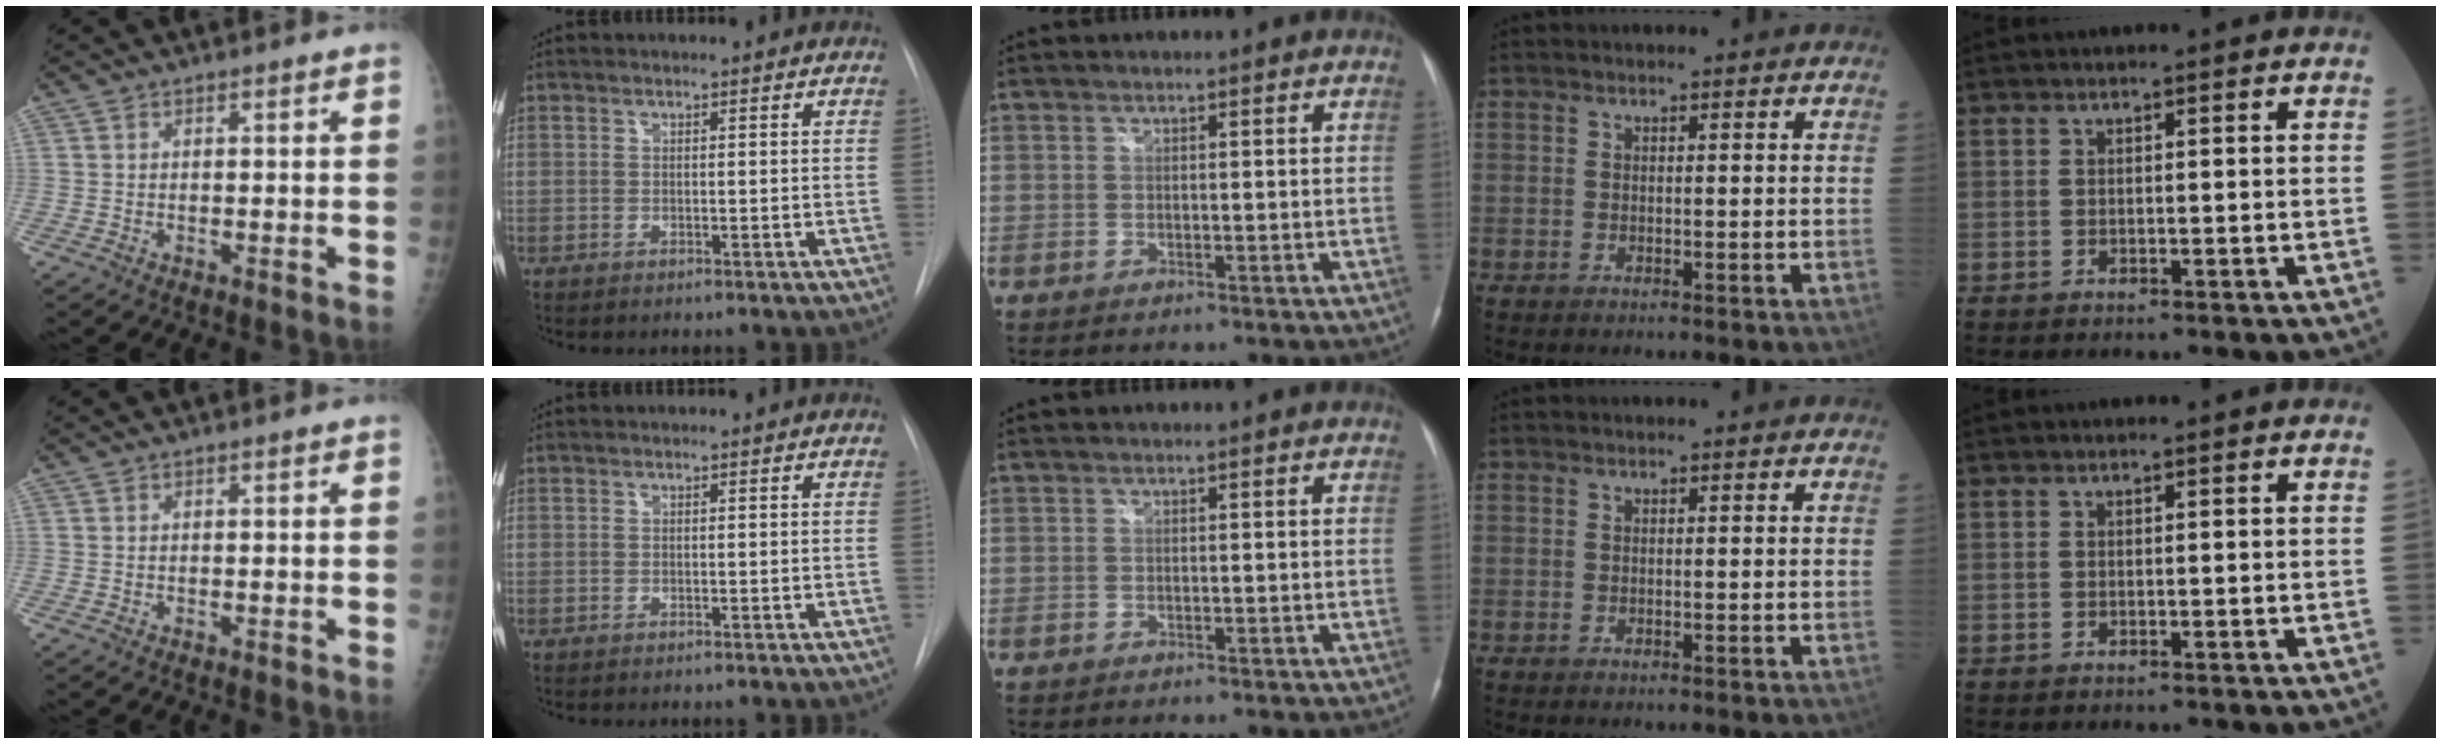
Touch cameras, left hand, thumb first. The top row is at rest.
{}